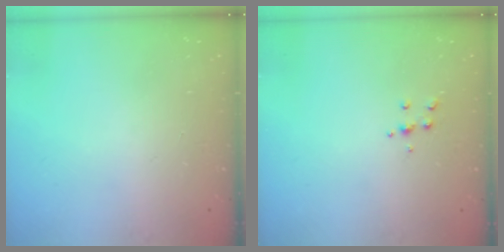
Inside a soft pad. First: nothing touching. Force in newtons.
{"total": 4.6, "press": 4.5, "slide": 0.7}